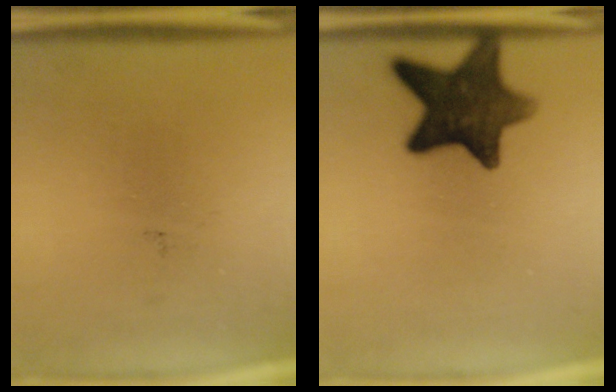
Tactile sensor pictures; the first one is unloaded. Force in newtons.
{"total": 12.7}